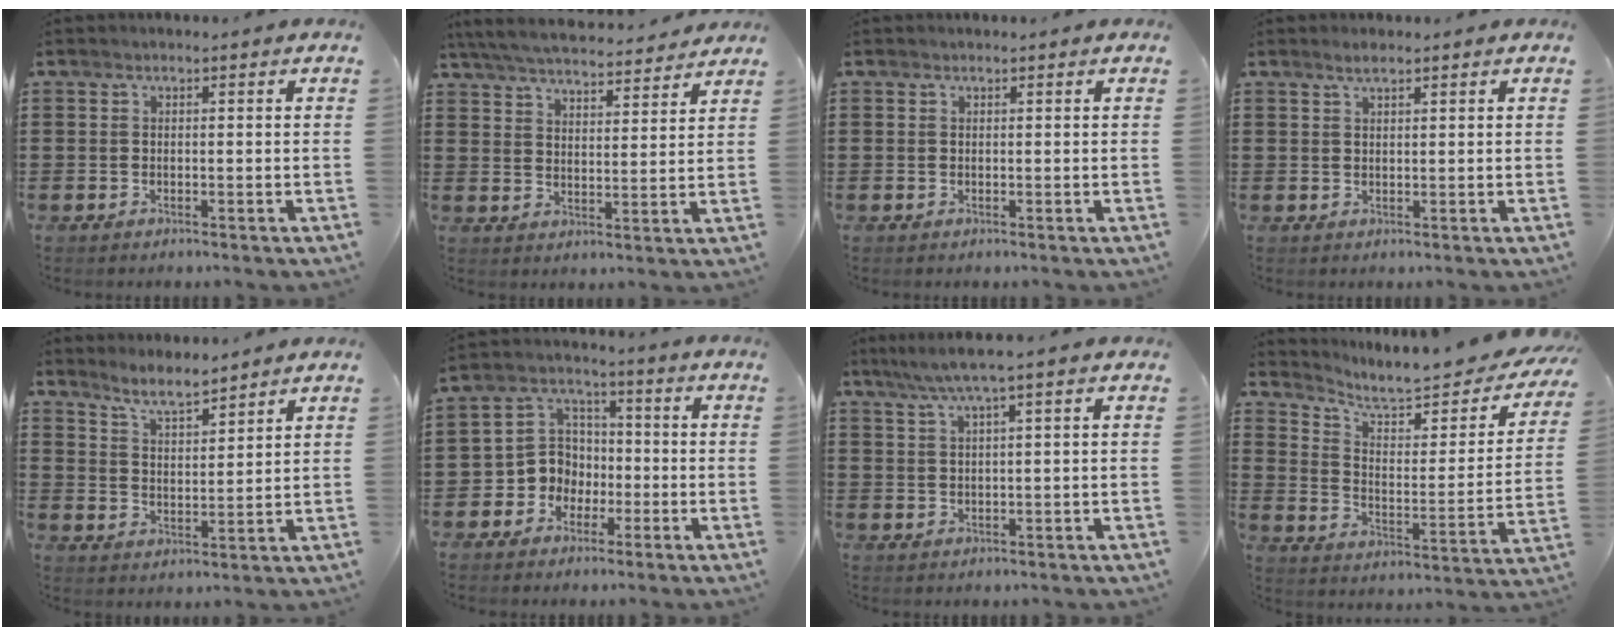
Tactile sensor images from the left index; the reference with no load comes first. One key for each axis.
{"total": 5.6, "fx": 5.4, "fy": 0.2, "fz": 1.2, "tx": -0.047, "ty": -0.032, "tz": 0.094}
{"total": 0.0}
{"total": 1.5, "fx": 1.3, "fy": 0.3, "fz": 0.8, "tx": -0.017, "ty": 0.003, "tz": 0.023}
{"total": 5.2, "fx": 4.9, "fy": 0.3, "fz": 1.8, "tx": -0.052, "ty": -0.016, "tz": 0.088}
{"total": 6.4, "fx": -1.9, "fy": 5.9, "fz": 1.5, "tx": -0.069, "ty": 0.004, "tz": -0.044}
{"total": 3.5, "fx": 1.9, "fy": -0.5, "fz": 2.9, "tx": -0.061, "ty": -0.001, "tz": 0.031}
{"total": 6.5, "fx": 5.6, "fy": 1.2, "fz": 2.9, "tx": -0.077, "ty": -0.042, "tz": 0.092}